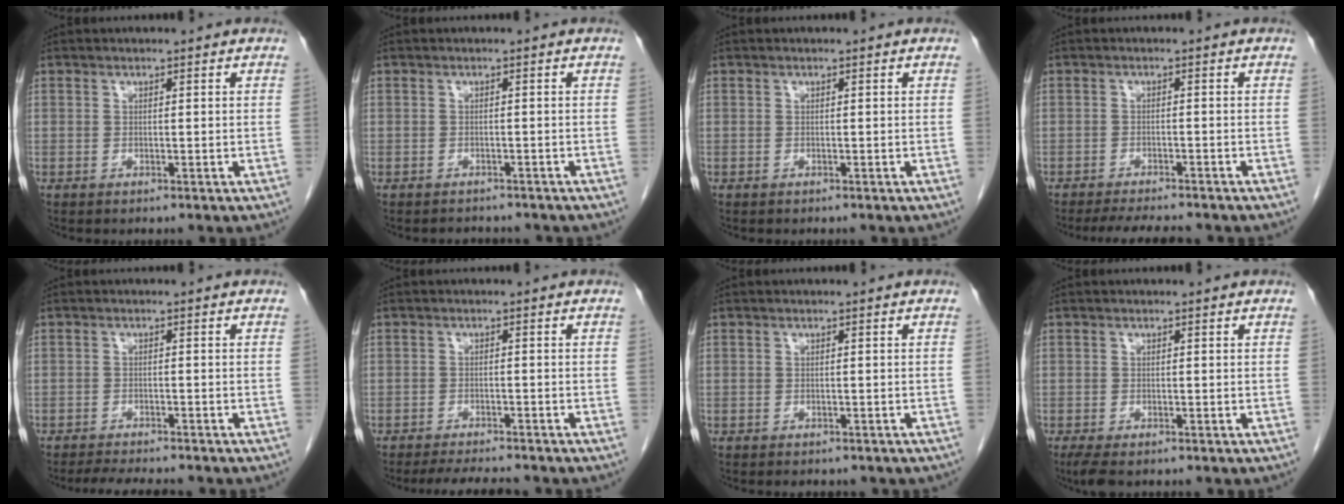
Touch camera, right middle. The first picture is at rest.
{"total": 3.7, "force": [-3.3, 1.5, 0.7], "torque": [-0.010, 0.000, -0.038]}
{"total": 0.0}
{"total": 6.5, "force": [-5.8, 0.8, 2.8], "torque": [-0.040, -0.015, -0.088]}
{"total": 5.8, "force": [-5.3, 0.7, 2.4], "torque": [-0.038, -0.014, -0.080]}
{"total": 5.9, "force": [-5.4, 0.5, 2.3], "torque": [-0.035, -0.016, -0.084]}
{"total": 4.1, "force": [-3.4, 1.7, 1.5], "torque": [-0.018, -0.003, -0.034]}
{"total": 3.1, "force": [-2.2, 1.1, 2.0], "torque": [-0.043, -0.011, -0.034]}